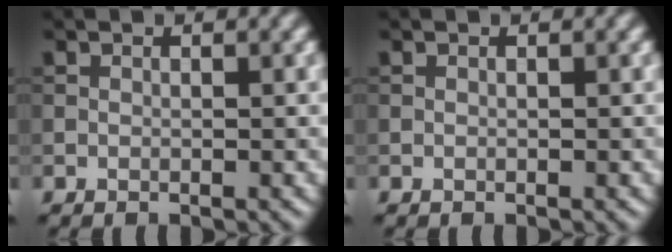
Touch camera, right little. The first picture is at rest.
{"total": 0.0}